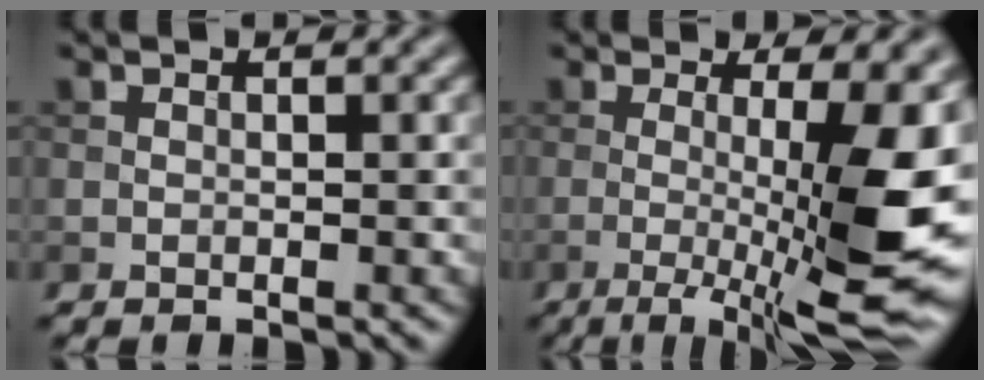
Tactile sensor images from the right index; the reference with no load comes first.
{"total": 12.0, "force": [-1.4, 2.6, 11.7], "torque": [-0.166, -0.014, -0.019]}